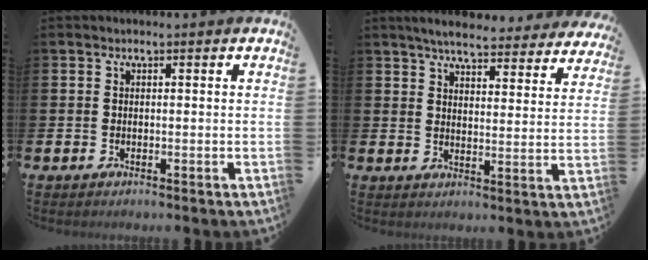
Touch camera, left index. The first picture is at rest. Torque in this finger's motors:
{"motor_torque": [1.06, -1.08, 0.61, 0.18]}